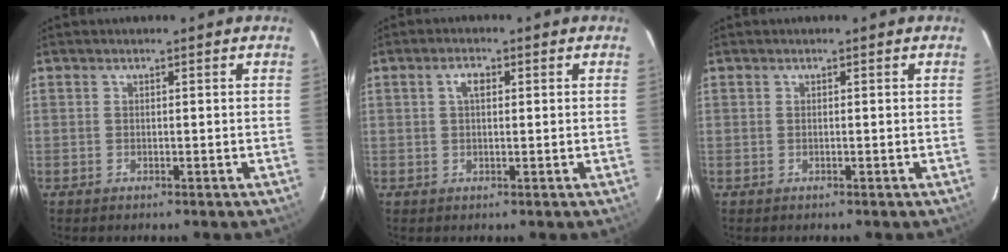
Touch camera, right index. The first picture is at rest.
{"total": 2.4, "force": [0.6, 1.2, 1.9], "torque": [-0.037, 0.009, 0.012]}
{"total": 0.0}